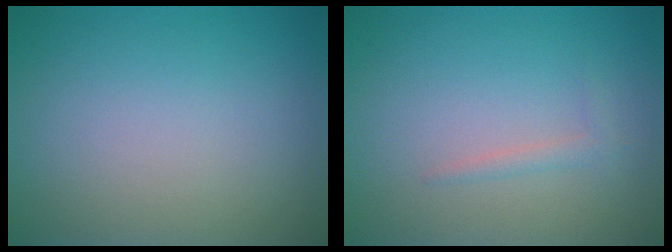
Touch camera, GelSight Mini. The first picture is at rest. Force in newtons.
{"total": 1.0, "press": 1.0, "slide": 0.1}